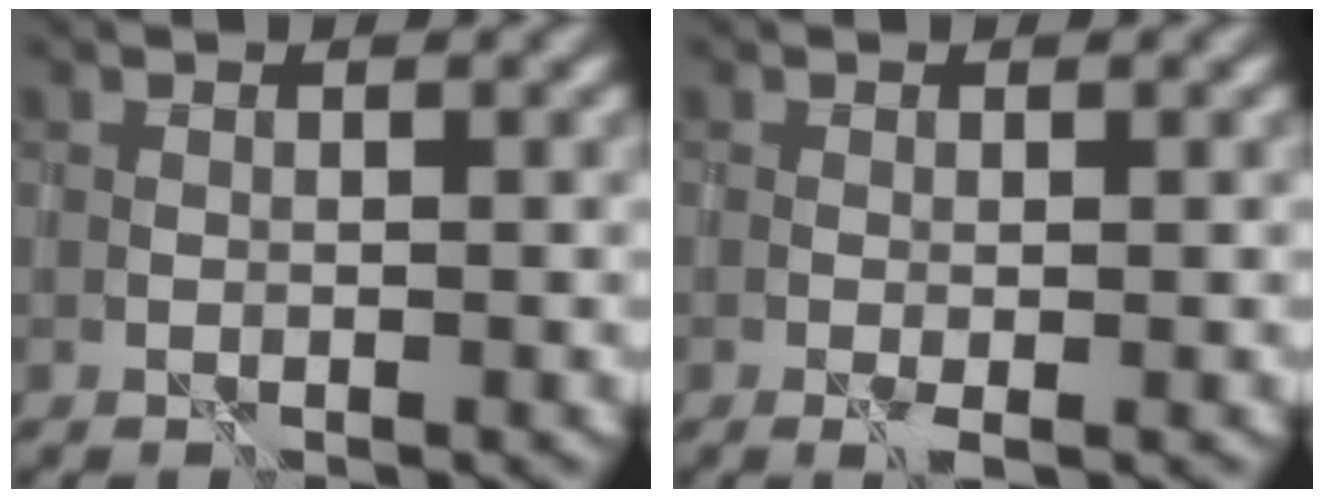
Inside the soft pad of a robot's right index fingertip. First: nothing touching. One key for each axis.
{"total": 1.1, "fx": -0.5, "fy": 0.1, "fz": 0.9, "tx": -0.022, "ty": -0.004, "tz": -0.009}